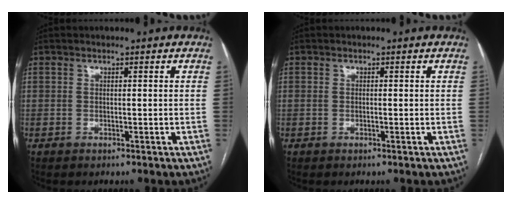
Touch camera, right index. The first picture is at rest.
{"total": 0.0}